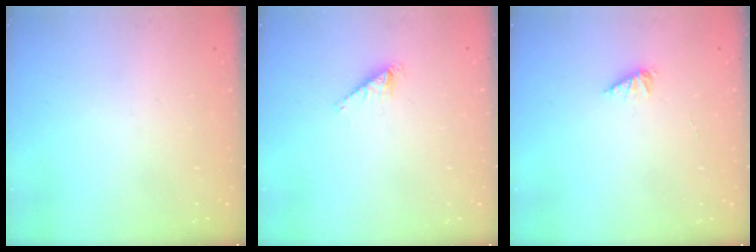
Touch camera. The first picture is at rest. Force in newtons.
{"total": 1.5, "press": 1.4, "slide": 0.1}
{"total": 2.1, "press": 2.1, "slide": 0.3}